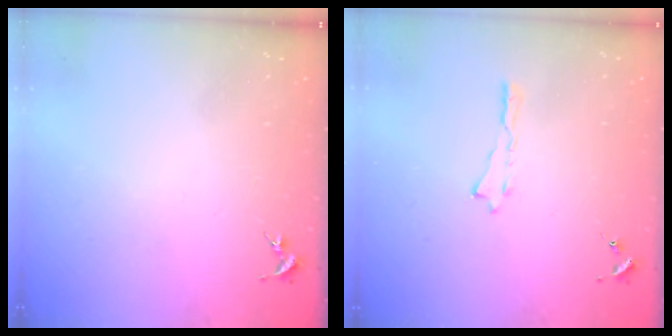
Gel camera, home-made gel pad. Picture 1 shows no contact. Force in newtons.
{"total": 0.0}